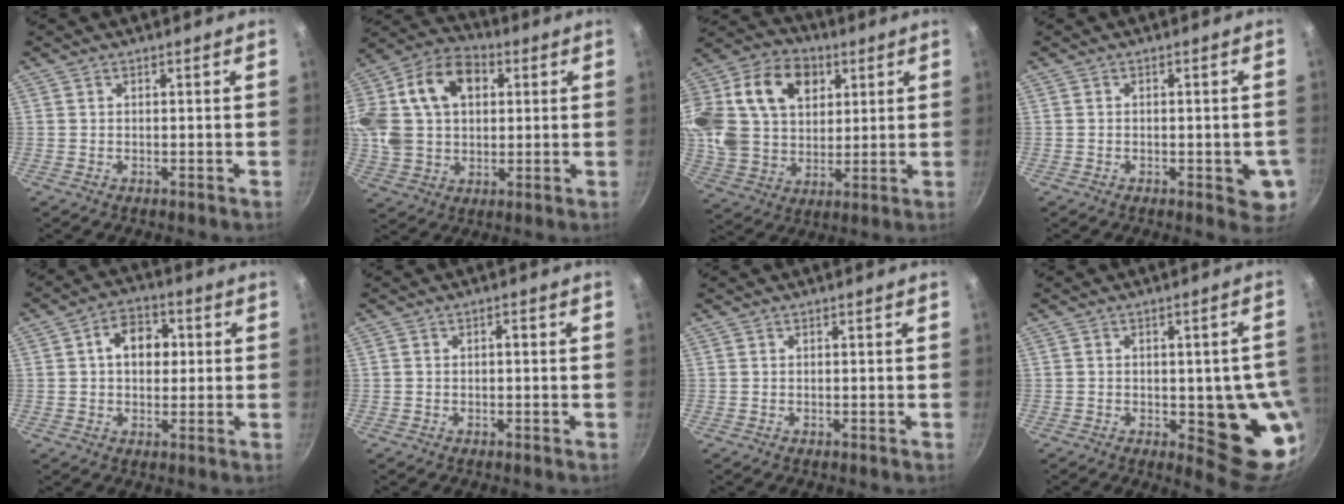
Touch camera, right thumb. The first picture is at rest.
{"total": 24.9, "force": [6.2, 17.7, 16.4], "torque": [-0.351, 0.037, 0.102]}
{"total": 29.4, "force": [9.7, 21.1, 18.1], "torque": [-0.385, 0.029, 0.171]}
{"total": 5.8, "force": [-1.5, 2.5, 5.0], "torque": [-0.041, -0.001, -0.018]}
{"total": 8.4, "force": [1.3, 6.1, 5.7], "torque": [-0.053, 0.012, 0.009]}
{"total": 1.1, "force": [-0.2, 0.5, 0.9], "torque": [-0.018, 0.009, -0.003]}
{"total": 0.0}
{"total": 15.2, "force": [-2.4, 6.2, 13.6], "torque": [-0.103, -0.007, -0.025]}